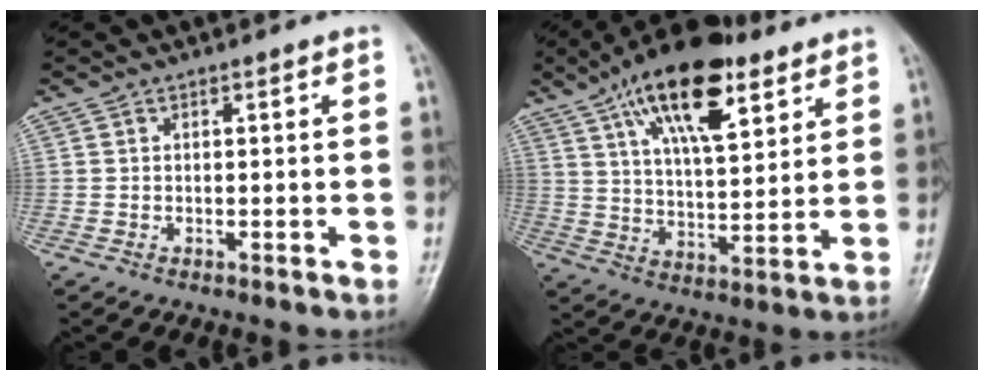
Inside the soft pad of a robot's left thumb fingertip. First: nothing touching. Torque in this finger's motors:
{"motor_torque": [0.99, 0.28, 1.61, -1.17, 0.36]}